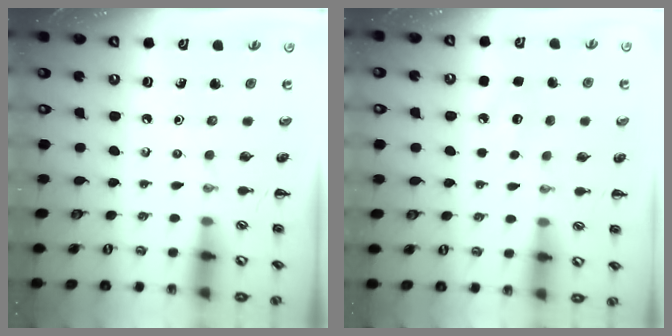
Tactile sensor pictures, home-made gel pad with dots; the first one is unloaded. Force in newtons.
{"total": 6.4, "press": 6.2, "slide": 1.5}